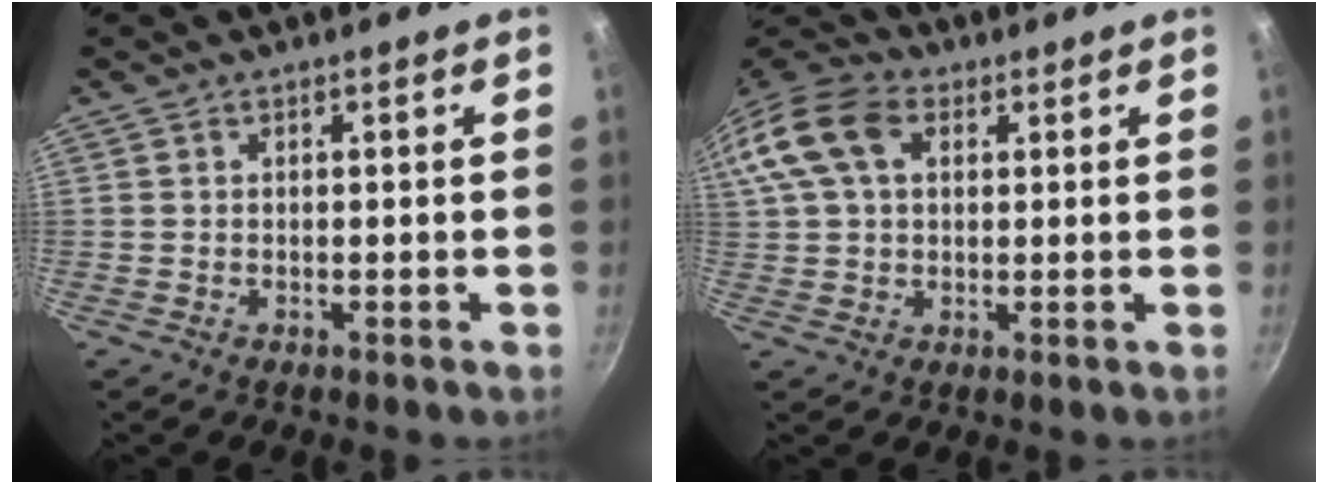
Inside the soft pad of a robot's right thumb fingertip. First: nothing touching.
{"total": 15.6, "force": [4.9, 10.6, 10.3], "torque": [-0.220, 0.029, 0.077]}